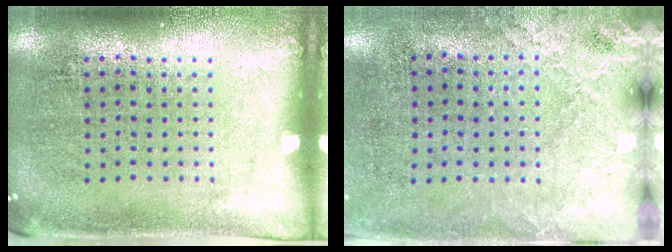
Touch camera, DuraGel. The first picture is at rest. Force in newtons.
{"total": 2.5, "press": 2.1, "slide": 1.3}